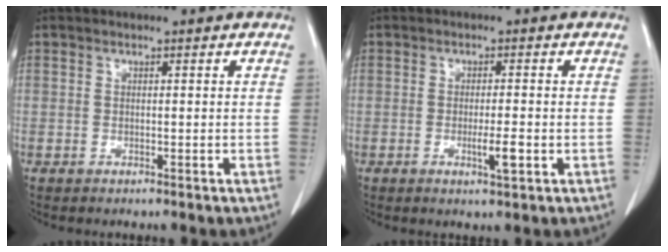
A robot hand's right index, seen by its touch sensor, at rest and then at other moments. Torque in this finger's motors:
{"motor_torque": [0.93, 0.14, 0.47, 0.13]}